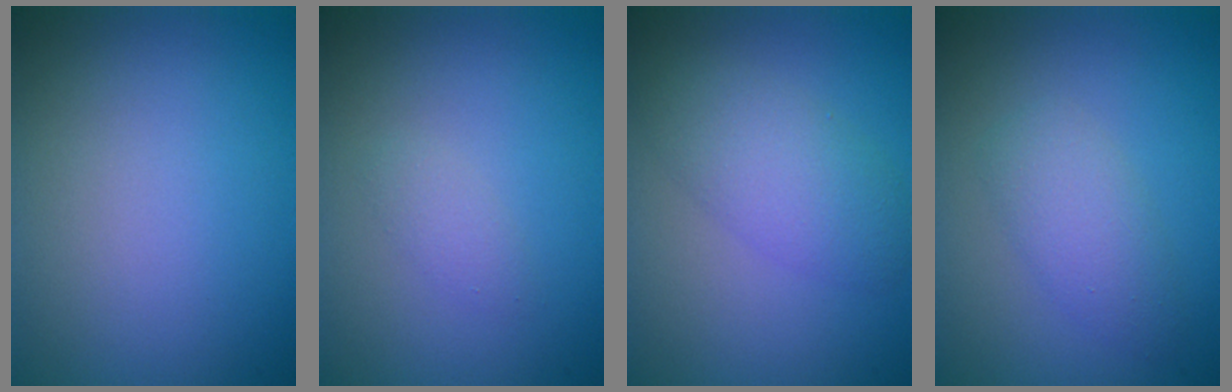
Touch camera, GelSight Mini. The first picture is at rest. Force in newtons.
{"total": 1.0, "press": 1.0, "slide": 0.0}
{"total": 3.9, "press": 3.9, "slide": 0.2}
{"total": 2.7, "press": 2.7, "slide": 0.1}